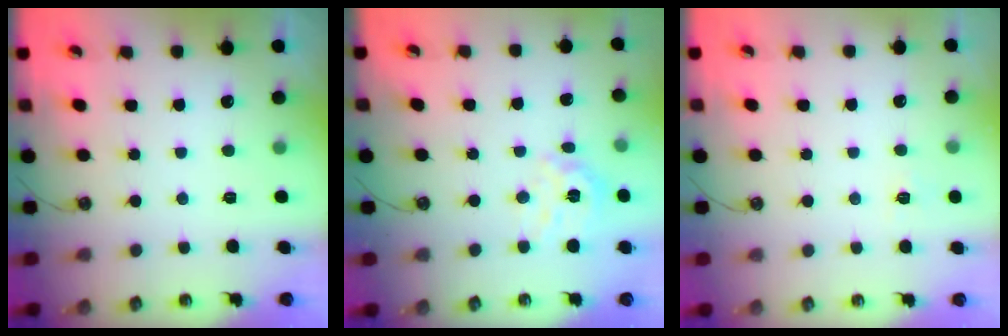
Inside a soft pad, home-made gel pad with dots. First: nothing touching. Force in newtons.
{"total": 11.8, "press": 11.8, "slide": 0.9}
{"total": 4.7, "press": 4.6, "slide": 0.6}